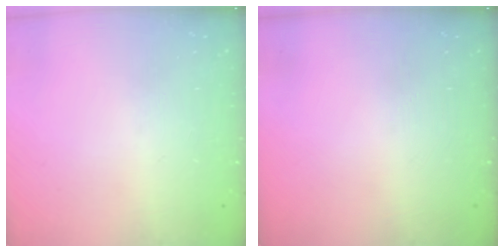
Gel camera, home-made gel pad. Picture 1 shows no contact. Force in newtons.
{"total": 0.0}